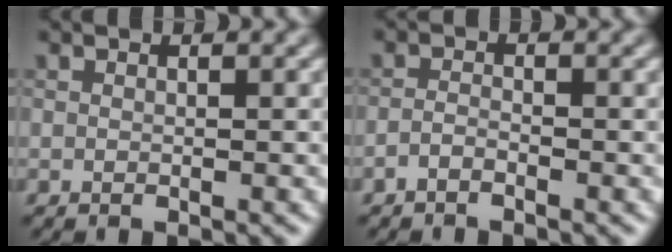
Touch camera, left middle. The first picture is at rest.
{"total": 1.0, "force": [-0.8, 0.3, 0.6], "torque": [-0.013, 0.002, -0.018]}